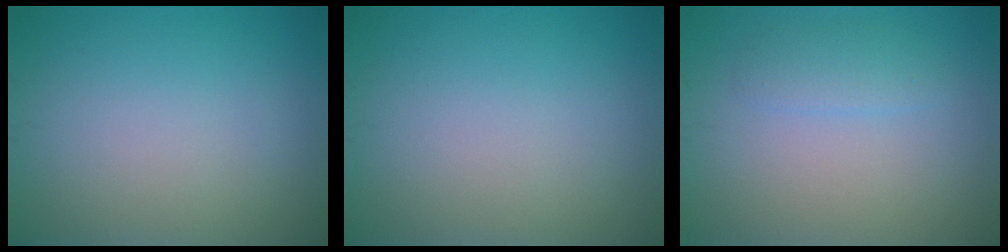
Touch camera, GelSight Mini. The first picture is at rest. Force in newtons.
{"total": 0.0}
{"total": 1.6, "press": 1.6, "slide": 0.0}